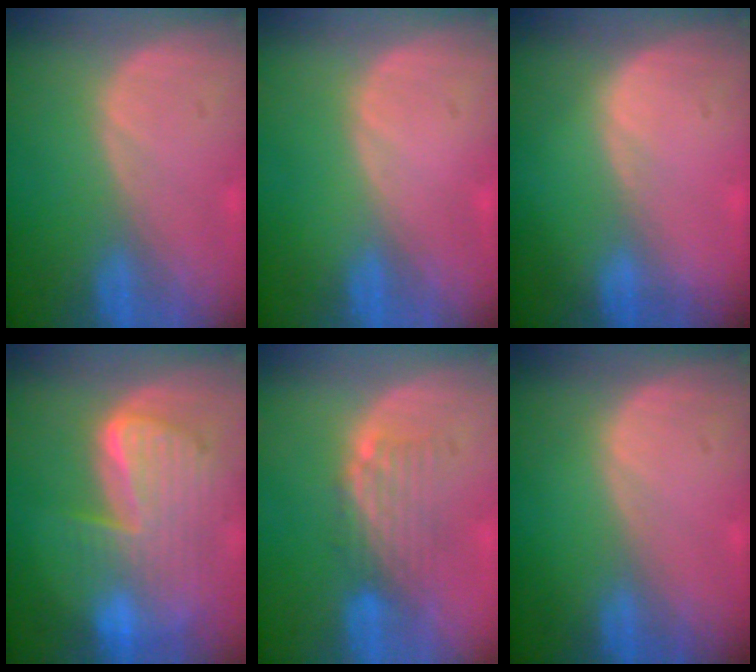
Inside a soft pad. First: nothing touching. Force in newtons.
{"total": 0.0}
{"total": 0.5, "press": 0.3, "slide": 0.4}
{"total": 10.0, "press": 8.7, "slide": 5.0}
{"total": 5.0, "press": 4.3, "slide": 2.6}
{"total": 0.0}